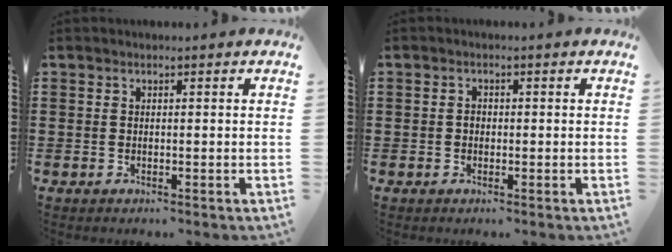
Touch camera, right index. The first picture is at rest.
{"total": 1.1, "force": [-0.2, 0.8, 0.7], "torque": [-0.015, 0.003, -0.004]}